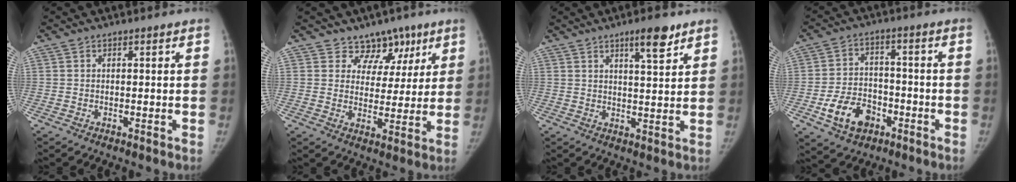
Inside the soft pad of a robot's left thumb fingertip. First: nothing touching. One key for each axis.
{"total": 8.0, "fx": 5.5, "fy": 5.8, "fz": 0.9, "tx": 0.037, "ty": -0.029, "tz": 0.082}
{"total": 6.4, "fx": 4.3, "fy": 1.3, "fz": 4.6, "tx": -0.062, "ty": -0.028, "tz": 0.066}
{"total": 10.0, "fx": -4.3, "fy": 7.2, "fz": 5.5, "tx": -0.076, "ty": 0.024, "tz": -0.071}